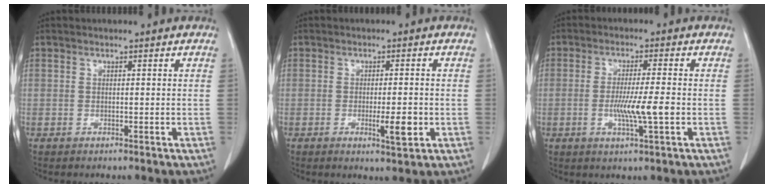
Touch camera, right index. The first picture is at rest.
{"total": 4.1, "force": [-1.1, 0.6, 3.9], "torque": [-0.058, -0.004, -0.014]}
{"total": 6.3, "force": [-1.4, -0.2, 6.2], "torque": [-0.110, -0.011, -0.025]}